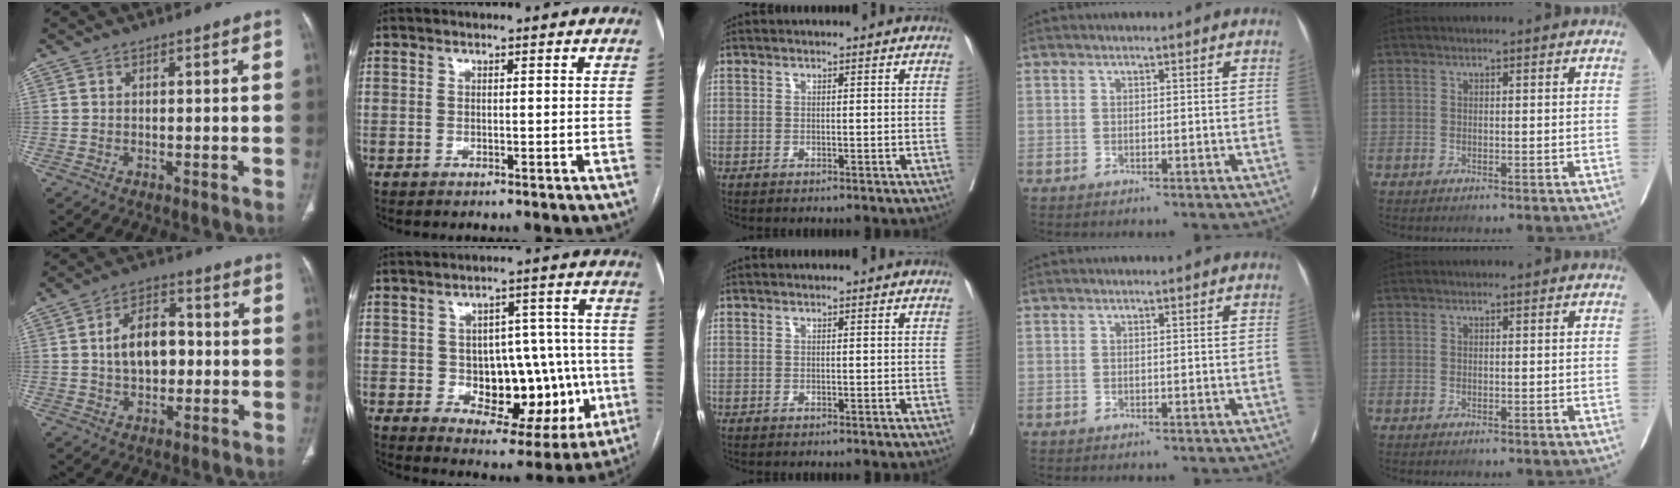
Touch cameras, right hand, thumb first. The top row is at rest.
{"thumb": {"total": 9.6, "force": [0.2, 6.1, 7.4], "torque": [-0.102, 0.022, -0.002]}, "index": {"total": 15.2, "force": [-2.6, 8.5, 12.3], "torque": [-0.150, 0.035, -0.011]}}